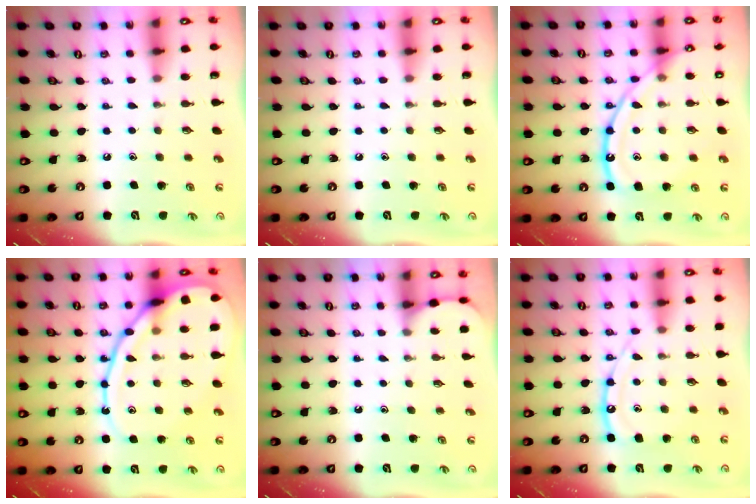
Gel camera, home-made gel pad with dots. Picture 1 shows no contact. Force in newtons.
{"total": 0.0}
{"total": 15.4, "press": 15.3, "slide": 1.4}
{"total": 16.6, "press": 16.6, "slide": 1.2}
{"total": 1.4, "press": 1.4, "slide": 0.0}
{"total": 12.8, "press": 12.7, "slide": 1.1}